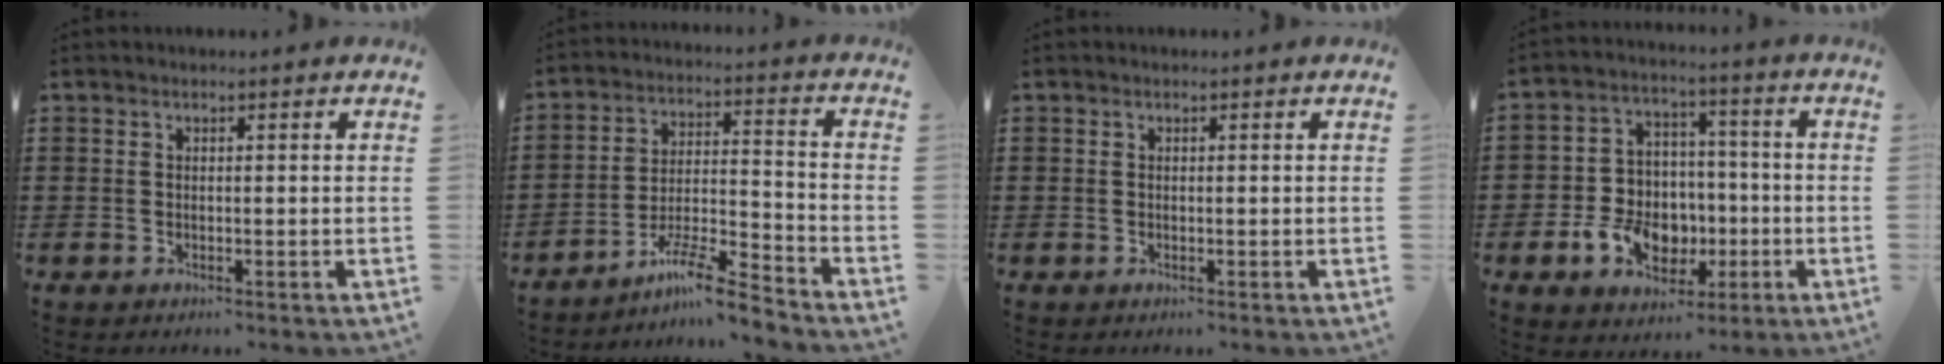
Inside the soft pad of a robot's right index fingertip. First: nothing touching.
{"total": 8.2, "force": [-7.1, 0.4, 4.1], "torque": [-0.074, 0.008, -0.136]}
{"total": 0.0}
{"total": 10.0, "force": [-3.0, 7.9, 5.3], "torque": [-0.121, 0.030, -0.045]}